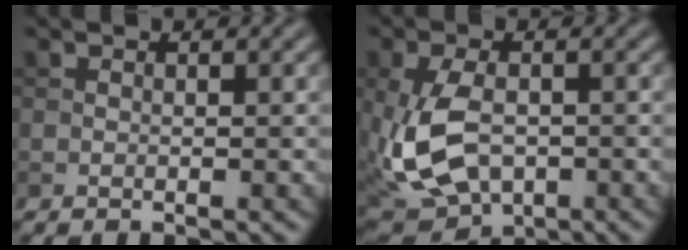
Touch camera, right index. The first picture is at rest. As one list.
[{"total": 8.8, "force": [-1.4, 5.6, 6.6], "torque": [-0.153, -0.021, -0.020]}]